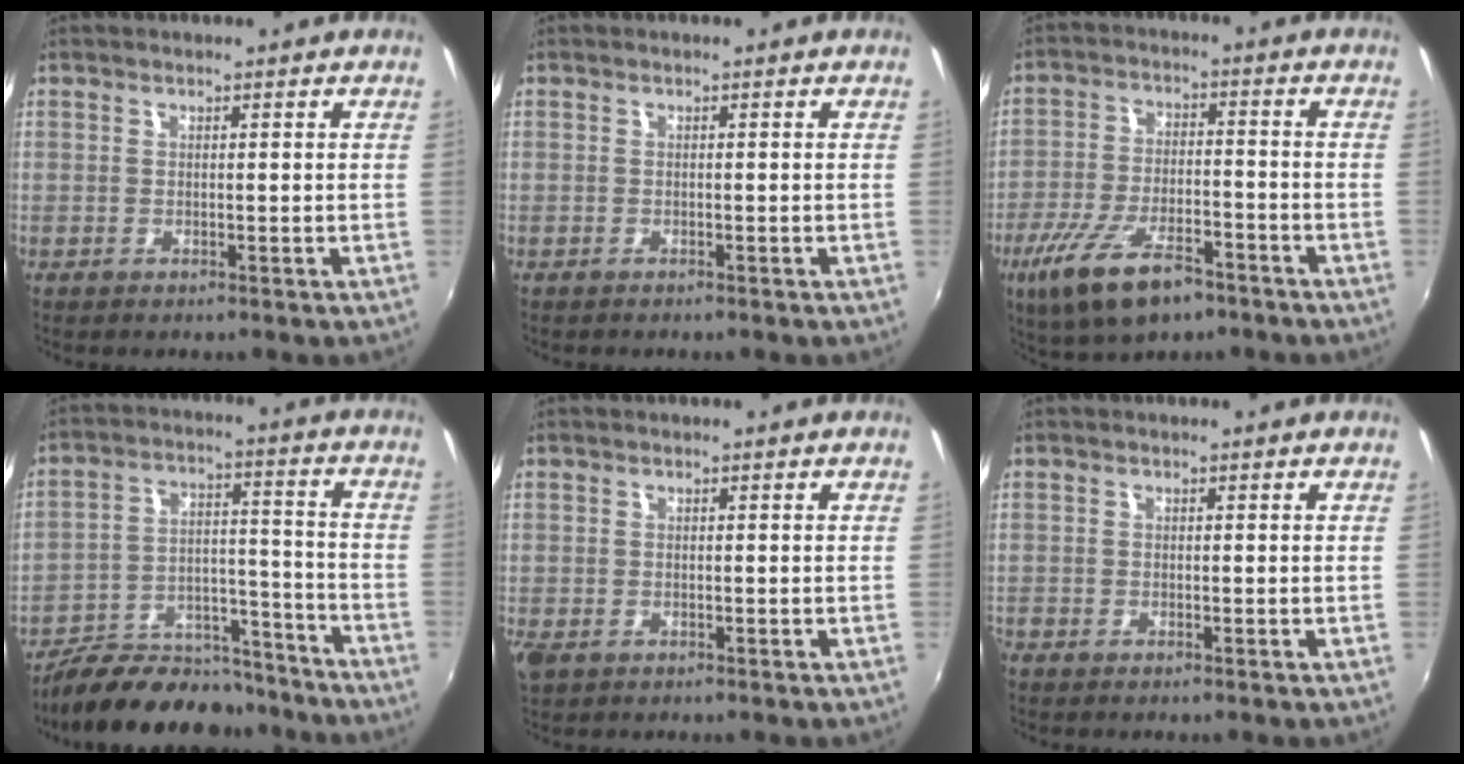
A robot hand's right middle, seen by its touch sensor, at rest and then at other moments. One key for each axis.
{"total": 0.5, "fx": -0.5, "fy": 0.2, "fz": 0.1, "tx": -0.002, "ty": -0.003, "tz": -0.008}
{"total": 14.1, "fx": -8.7, "fy": 5.5, "fz": 9.6, "tx": -0.208, "ty": -0.032, "tz": -0.156}
{"total": 18.5, "fx": -15.7, "fy": 7.1, "fz": 6.6, "tx": -0.131, "ty": 0.030, "tz": -0.225}
{"total": 2.6, "fx": -1.3, "fy": 1.6, "fz": 1.5, "tx": -0.032, "ty": -0.010, "tz": -0.023}
{"total": 0.7, "fx": -0.7, "fy": 0.1, "fz": 0.2, "tx": -0.005, "ty": -0.004, "tz": -0.017}